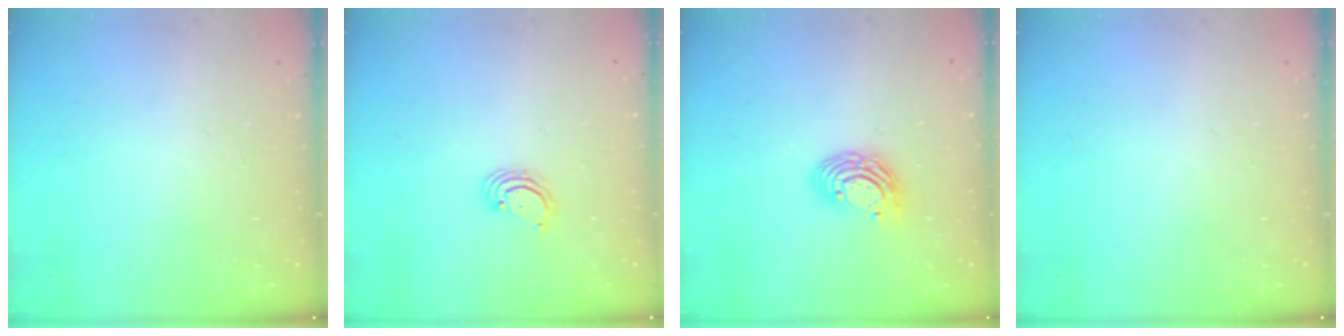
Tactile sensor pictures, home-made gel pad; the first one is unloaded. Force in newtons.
{"total": 2.7, "press": 2.7, "slide": 0.3}
{"total": 8.5, "press": 8.4, "slide": 1.3}
{"total": 0.0}